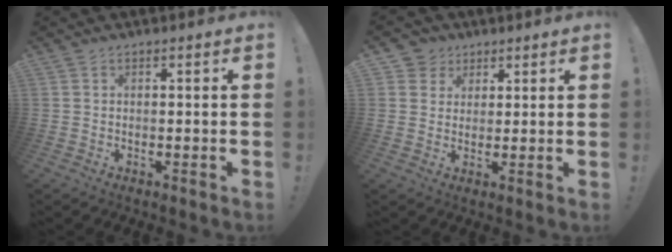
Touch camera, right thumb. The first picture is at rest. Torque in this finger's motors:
{"motor_torque": [0.00, 0.00, 0.00, 0.00, 0.00]}